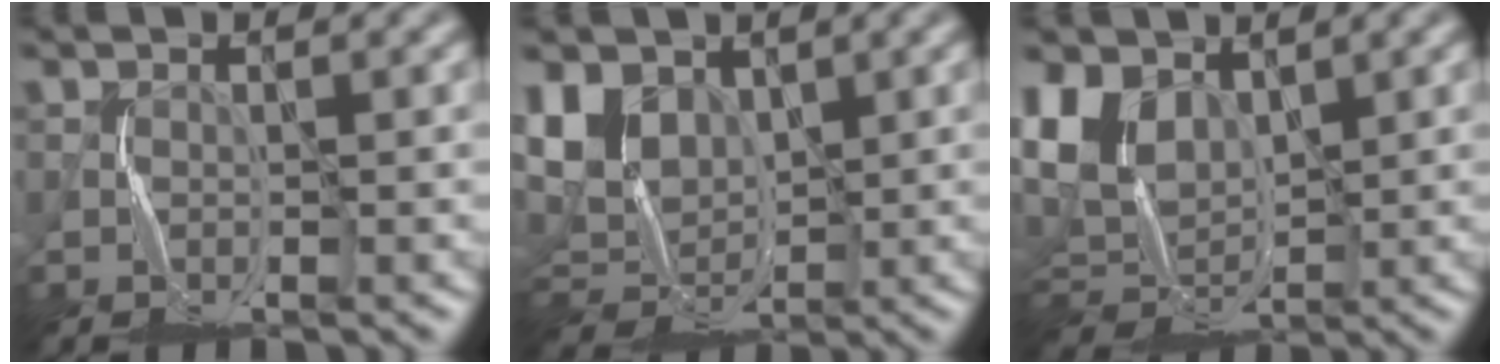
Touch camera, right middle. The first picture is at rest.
{"total": 6.5, "force": [2.2, 4.7, 4.0], "torque": [-0.098, 0.001, 0.040]}
{"total": 5.7, "force": [2.0, 4.1, 3.4], "torque": [-0.087, -0.006, 0.038]}